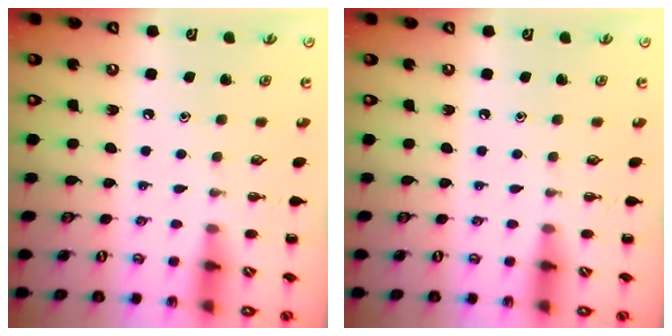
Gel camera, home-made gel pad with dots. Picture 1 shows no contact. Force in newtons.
{"total": 0.0}